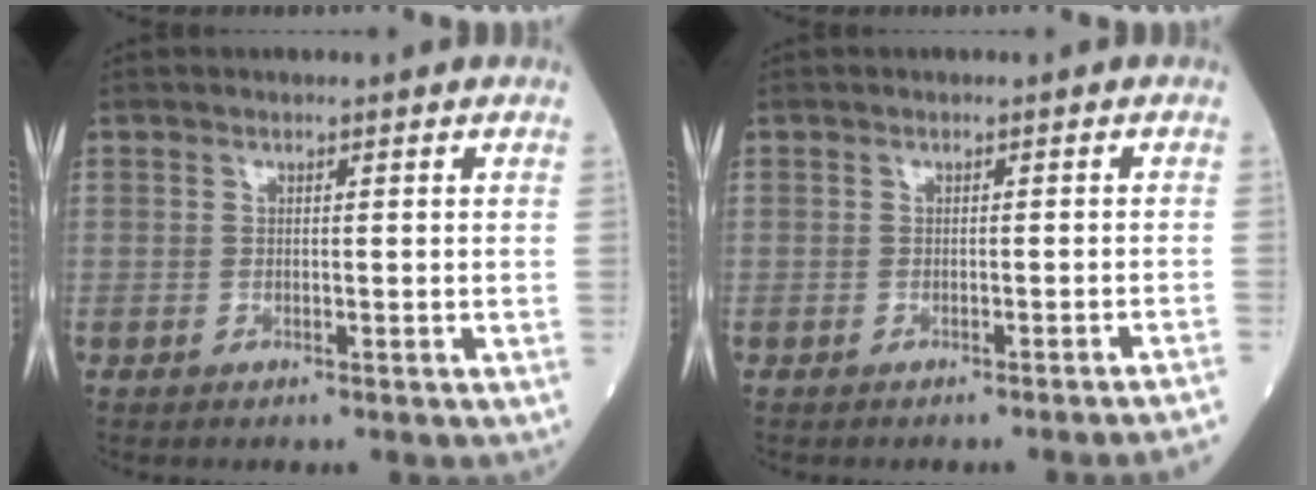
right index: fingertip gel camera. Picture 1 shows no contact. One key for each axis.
{"total": 5.3, "fx": -4.8, "fy": -1.5, "fz": 1.7, "tx": -0.008, "ty": -0.014, "tz": -0.052}